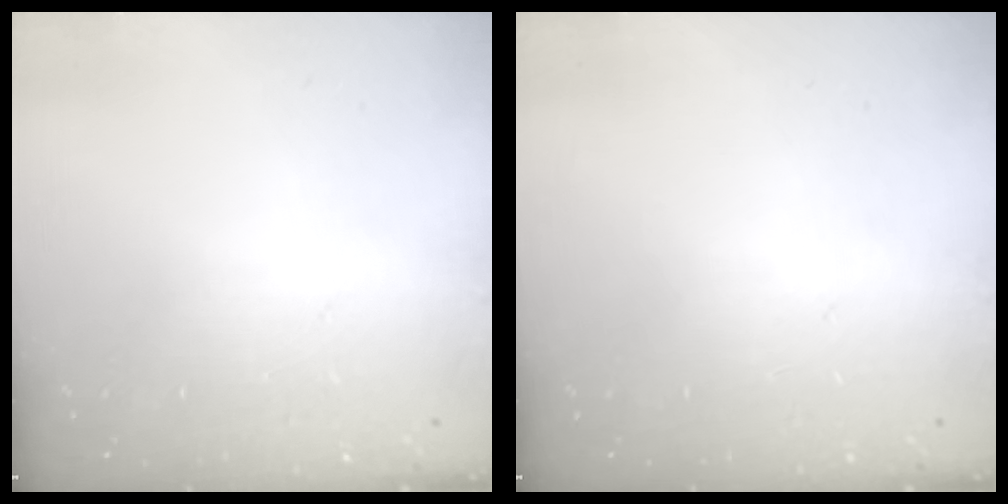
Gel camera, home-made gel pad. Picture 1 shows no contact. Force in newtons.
{"total": 0.0}